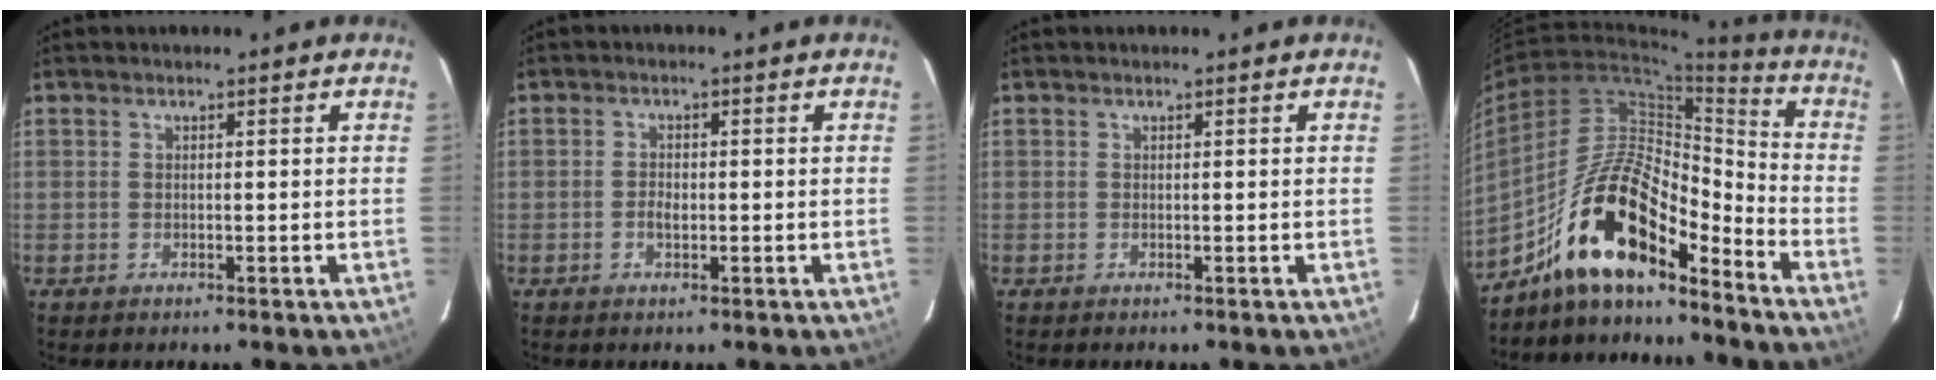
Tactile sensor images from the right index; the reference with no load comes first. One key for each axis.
{"total": 2.0, "fx": -0.6, "fy": 1.3, "fz": 1.5, "tx": -0.027, "ty": 0.000, "tz": -0.011}
{"total": 0.0}
{"total": 17.7, "fx": -13.0, "fy": 5.5, "fz": 10.7, "tx": -0.200, "ty": 0.013, "tz": -0.240}